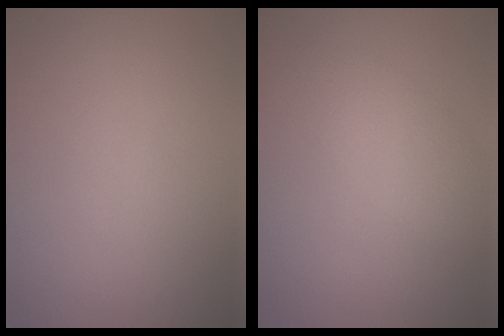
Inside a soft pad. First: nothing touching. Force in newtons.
{"total": 2.4, "press": 2.4, "slide": 0.0}